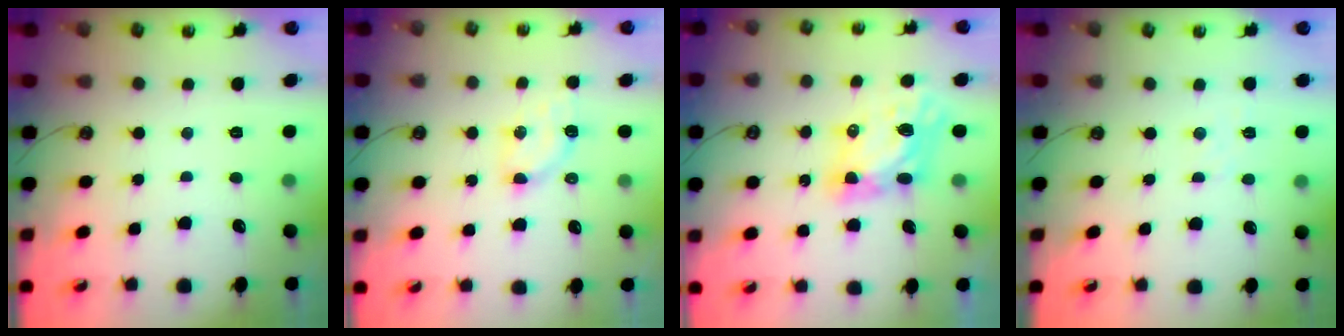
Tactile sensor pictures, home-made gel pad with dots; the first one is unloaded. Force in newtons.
{"total": 5.7, "press": 5.7, "slide": 0.3}
{"total": 7.4, "press": 7.4, "slide": 0.6}
{"total": 2.5, "press": 2.5, "slide": 0.4}